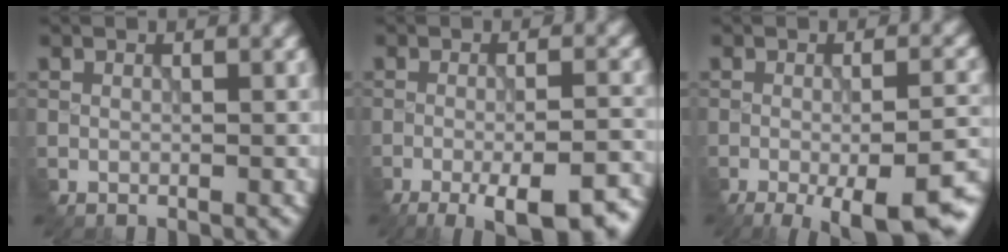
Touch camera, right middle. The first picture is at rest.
{"total": 8.8, "force": [-5.3, 2.5, 6.6], "torque": [-0.102, -0.011, -0.072]}
{"total": 10.2, "force": [-5.4, 3.0, 8.1], "torque": [-0.115, -0.014, -0.069]}